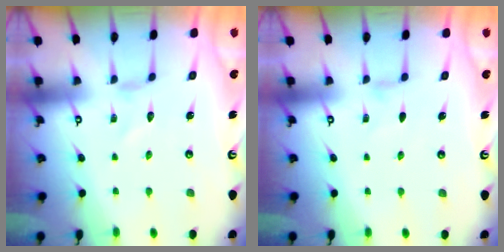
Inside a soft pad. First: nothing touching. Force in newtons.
{"total": 0.9, "press": 0.8, "slide": 0.3}